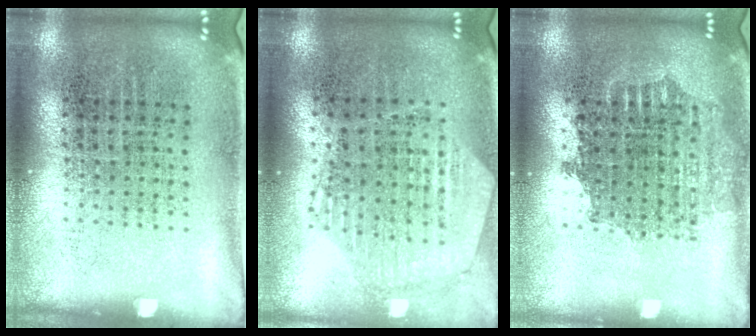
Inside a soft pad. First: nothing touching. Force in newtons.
{"total": 1.1, "press": 1.1, "slide": 0.3}
{"total": 1.6, "press": 1.3, "slide": 0.9}